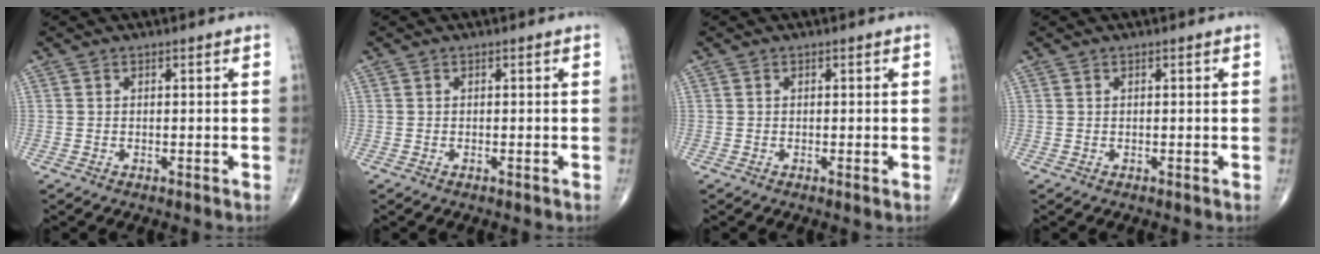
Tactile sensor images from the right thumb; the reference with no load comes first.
{"total": 0.0}
{"total": 0.6, "force": [-0.2, 0.0, 0.5], "torque": [-0.014, -0.002, -0.005]}
{"total": 0.0}